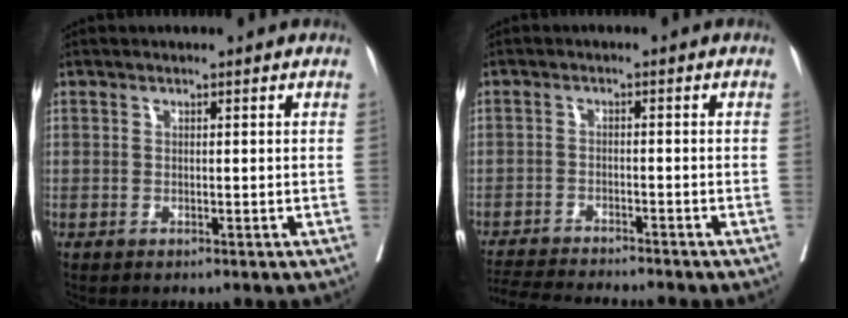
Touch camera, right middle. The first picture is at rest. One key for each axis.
{"total": 9.6, "fx": -9.1, "fy": -0.1, "fz": 3.2, "tx": -0.050, "ty": -0.012, "tz": -0.145}